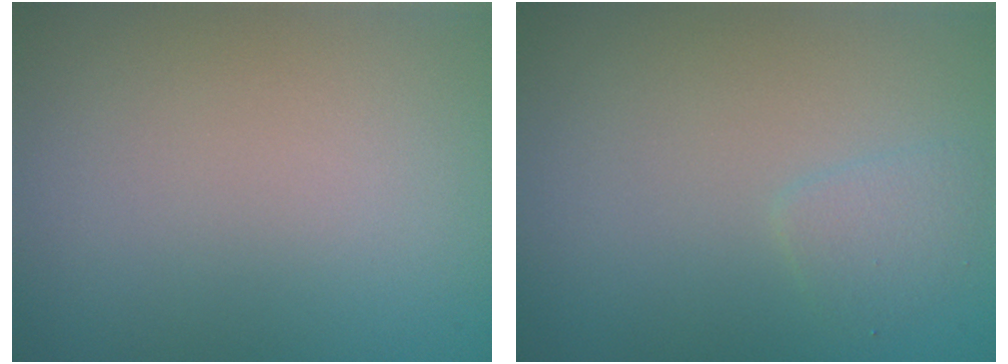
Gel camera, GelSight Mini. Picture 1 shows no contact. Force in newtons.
{"total": 1.2, "press": 1.2, "slide": 0.0}